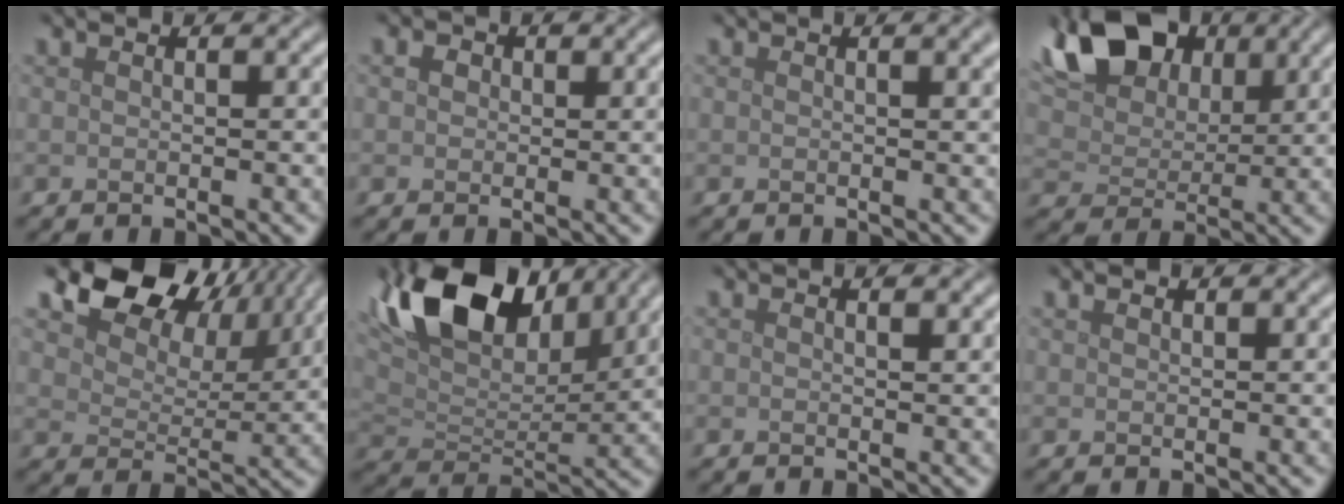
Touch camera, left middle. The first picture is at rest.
{"total": 1.2, "force": [0.3, 1.1, 0.4], "torque": [-0.009, -0.002, 0.002]}
{"total": 2.0, "force": [1.1, 0.7, 1.6], "torque": [-0.007, 0.007, 0.010]}
{"total": 14.7, "force": [7.3, 9.5, 8.6], "torque": [-0.164, 0.049, 0.116]}
{"total": 10.0, "force": [6.4, 5.9, 5.1], "torque": [-0.096, -0.002, 0.108]}
{"total": 13.8, "force": [8.0, 7.1, 8.8], "torque": [-0.168, 0.023, 0.126]}
{"total": 0.7, "force": [0.6, 0.1, 0.4], "torque": [-0.006, 0.000, 0.010]}
{"total": 0.6, "force": [0.5, 0.2, 0.2], "torque": [-0.007, 0.001, 0.011]}